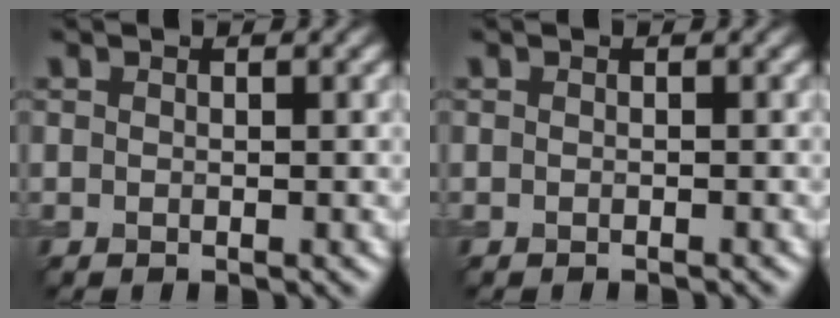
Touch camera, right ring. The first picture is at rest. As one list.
[{"total": 0.7, "force": [-0.6, 0.1, 0.3], "torque": [0.001, -0.001, -0.012]}]